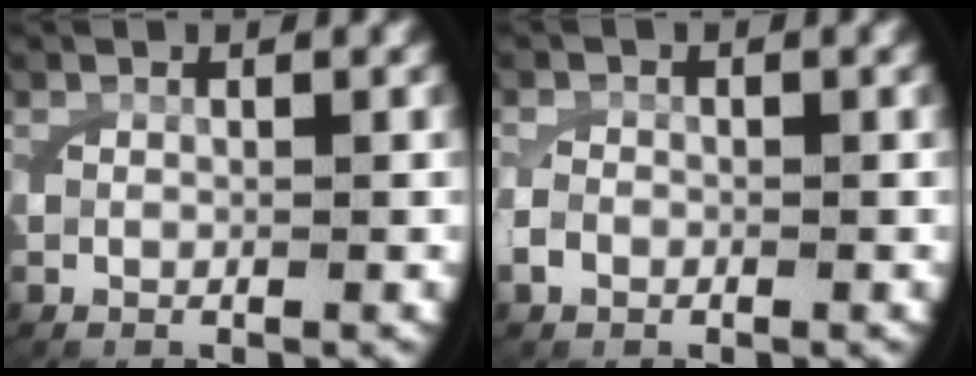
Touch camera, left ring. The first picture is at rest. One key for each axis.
{"total": 1.2, "fx": -0.5, "fy": 1.0, "fz": 0.5, "tx": -0.025, "ty": -0.003, "tz": -0.006}